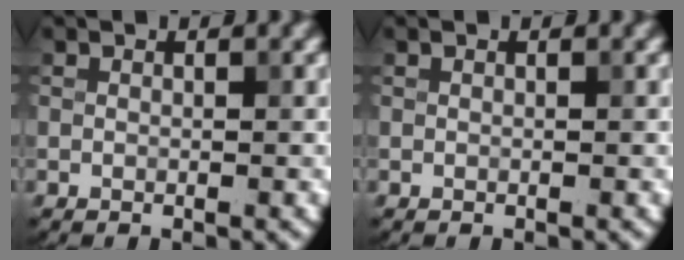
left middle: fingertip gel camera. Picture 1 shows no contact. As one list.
[{"total": 0.0}]